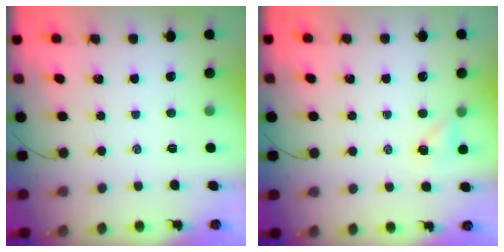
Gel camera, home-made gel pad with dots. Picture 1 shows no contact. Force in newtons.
{"total": 4.2, "press": 4.1, "slide": 0.9}